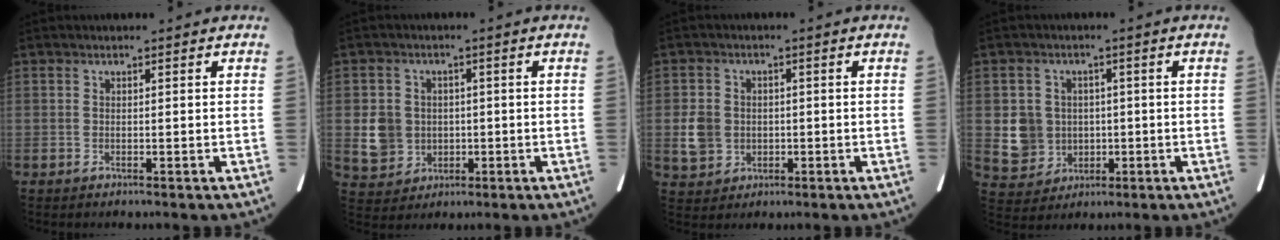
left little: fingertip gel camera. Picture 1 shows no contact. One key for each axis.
{"total": 6.1, "fx": -0.3, "fy": 5.8, "fz": 1.8, "tx": -0.044, "ty": 0.011, "tz": 0.008}
{"total": 6.6, "fx": -0.9, "fy": 6.0, "fz": 2.5, "tx": -0.060, "ty": 0.009, "tz": 0.002}
{"total": 6.6, "fx": -0.1, "fy": 6.4, "fz": 1.5, "tx": -0.039, "ty": 0.012, "tz": 0.013}